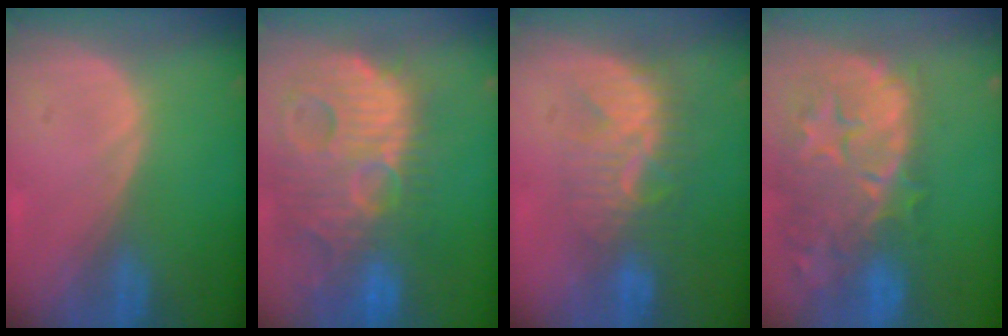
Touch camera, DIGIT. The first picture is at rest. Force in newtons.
{"total": 15.0, "press": 13.0, "slide": 7.4}
{"total": 7.8, "press": 7.5, "slide": 2.0}
{"total": 14.8, "press": 11.8, "slide": 9.0}